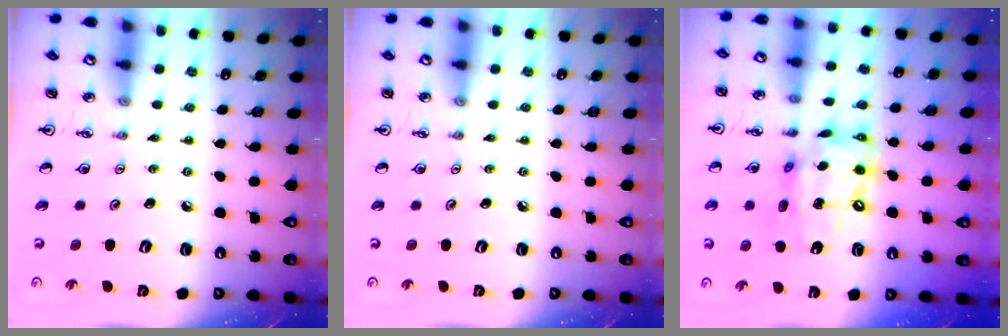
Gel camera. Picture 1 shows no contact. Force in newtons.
{"total": 0.0}
{"total": 13.2, "press": 13.2, "slide": 1.5}